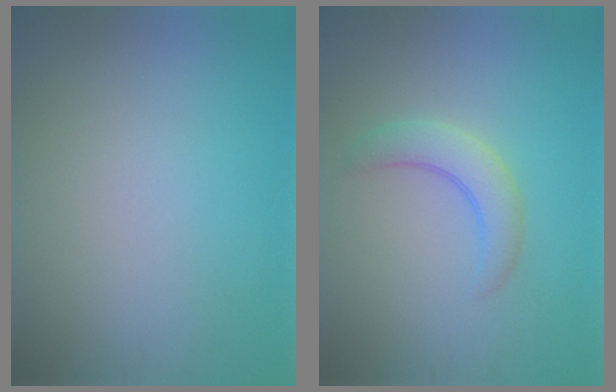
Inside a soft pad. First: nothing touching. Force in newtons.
{"total": 3.0, "press": 3.0, "slide": 0.3}